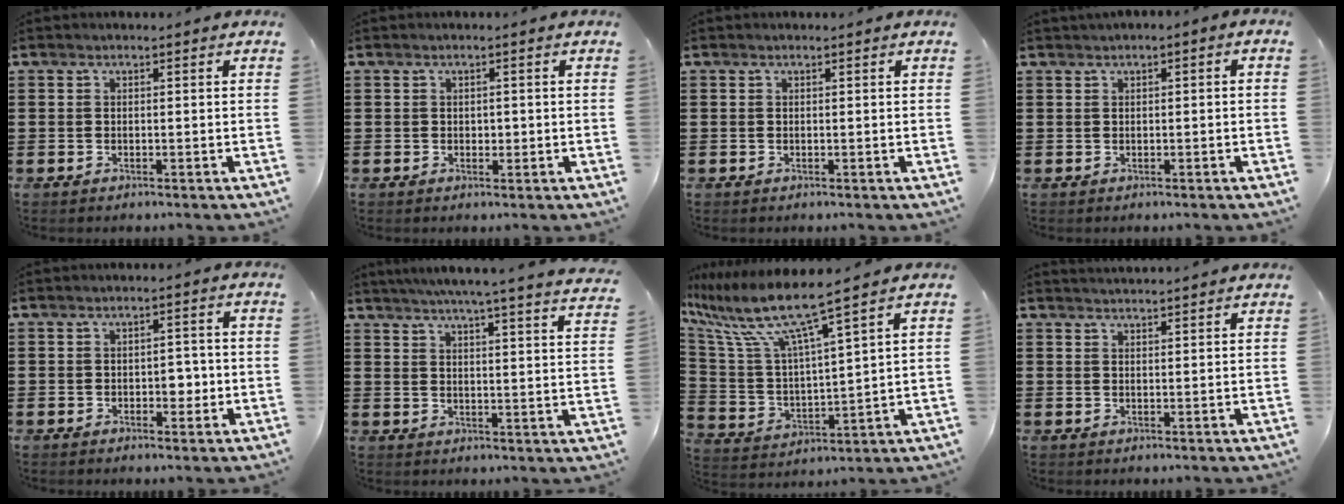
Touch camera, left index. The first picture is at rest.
{"total": 0.9, "force": [0.2, 0.7, 0.6], "torque": [-0.013, 0.005, 0.004]}
{"total": 0.0}
{"total": 0.7, "force": [-0.3, 0.3, 0.6], "torque": [-0.011, -0.003, -0.005]}
{"total": 3.1, "force": [-0.4, 1.9, 2.4], "torque": [-0.033, -0.003, -0.014]}
{"total": 5.5, "force": [5.0, -0.7, 2.3], "torque": [-0.064, -0.035, 0.084]}
{"total": 10.2, "force": [7.9, 0.5, 6.4], "torque": [-0.158, -0.054, 0.130]}
{"total": 1.8, "force": [1.8, -0.3, 0.1], "torque": [-0.006, -0.004, 0.035]}